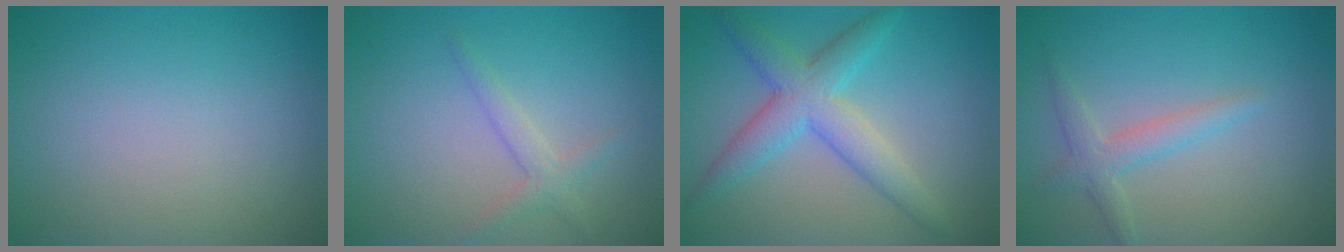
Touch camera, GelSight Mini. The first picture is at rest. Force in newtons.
{"total": 1.8, "press": 1.8, "slide": 0.1}
{"total": 5.2, "press": 5.1, "slide": 0.3}
{"total": 2.2, "press": 2.2, "slide": 0.1}